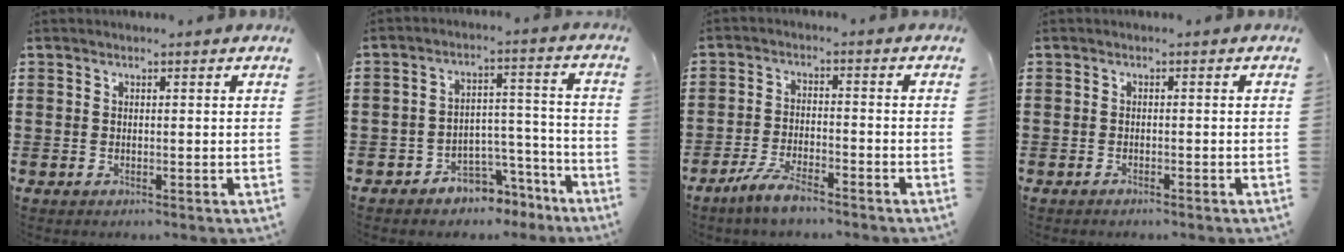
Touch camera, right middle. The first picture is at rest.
{"total": 4.7, "force": [-4.3, 1.9, 0.3], "torque": [-0.016, 0.011, -0.087]}
{"total": 5.2, "force": [-4.2, 1.0, 2.9], "torque": [-0.076, -0.006, -0.083]}
{"total": 0.9, "force": [-0.9, 0.0, 0.2], "torque": [-0.009, -0.003, -0.016]}